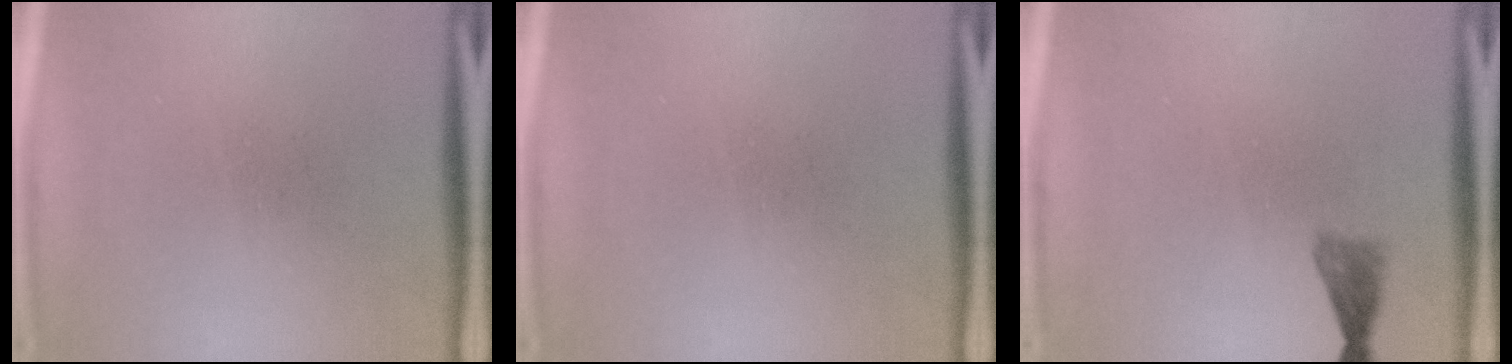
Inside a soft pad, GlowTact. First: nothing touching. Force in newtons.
{"total": 0.0}
{"total": 1.7}